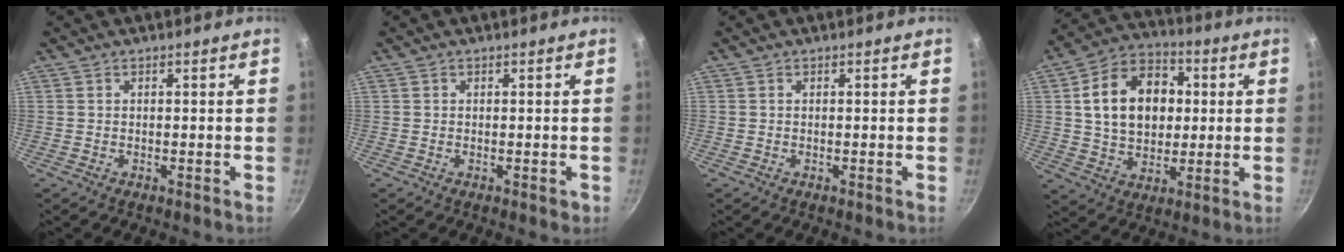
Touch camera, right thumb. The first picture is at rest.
{"total": 1.0, "force": [-0.2, 0.6, 0.8], "torque": [-0.007, 0.001, -0.003]}
{"total": 0.0}
{"total": 16.8, "force": [2.6, 12.3, 11.2], "torque": [-0.152, 0.017, 0.039]}